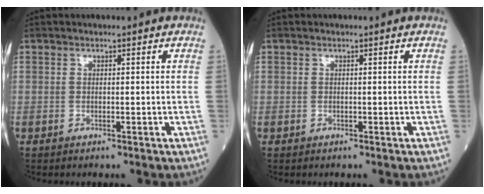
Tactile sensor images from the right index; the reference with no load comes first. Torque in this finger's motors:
{"motor_torque": [0.05, 0.00, 0.00, -0.01]}